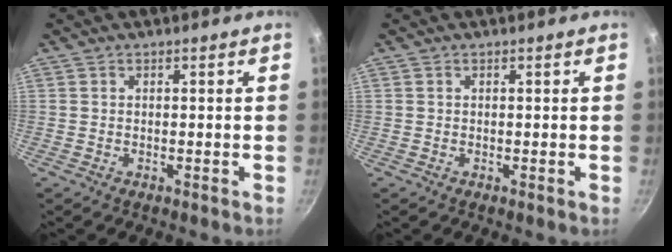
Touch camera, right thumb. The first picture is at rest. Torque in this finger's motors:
{"motor_torque": [1.60, 0.17, 0.08, 0.06, -0.02]}